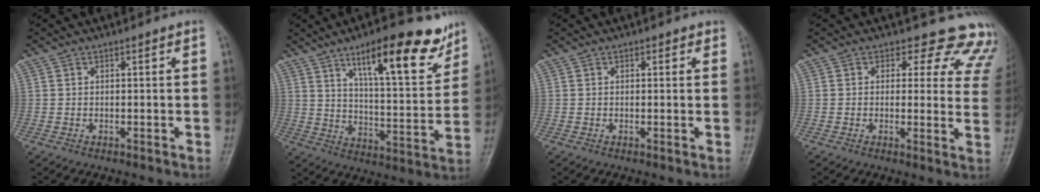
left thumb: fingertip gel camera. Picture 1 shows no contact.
{"total": 18.3, "force": [11.1, 5.6, 13.4], "torque": [-0.162, -0.055, 0.175]}
{"total": 1.2, "force": [0.6, 0.9, 0.6], "torque": [0.006, 0.000, 0.003]}
{"total": 12.8, "force": [10.4, 6.4, 3.9], "torque": [0.014, -0.053, 0.082]}